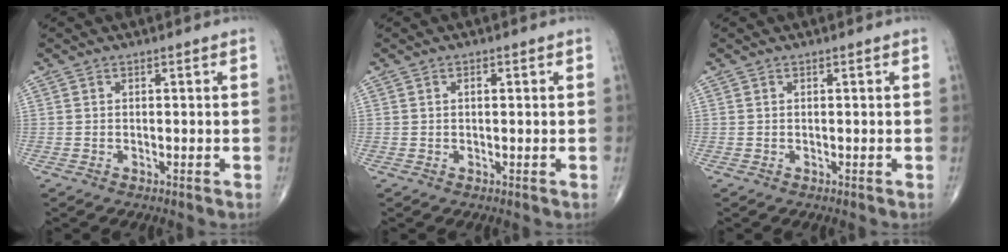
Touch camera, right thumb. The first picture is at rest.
{"total": 0.9, "force": [0.2, 0.4, 0.8], "torque": [-0.012, 0.003, 0.002]}
{"total": 0.0}